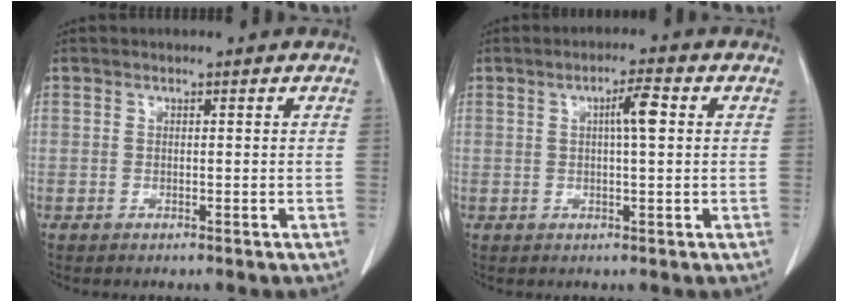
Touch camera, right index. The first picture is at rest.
{"total": 3.9, "force": [0.8, 0.3, 3.8], "torque": [-0.065, 0.005, 0.012]}